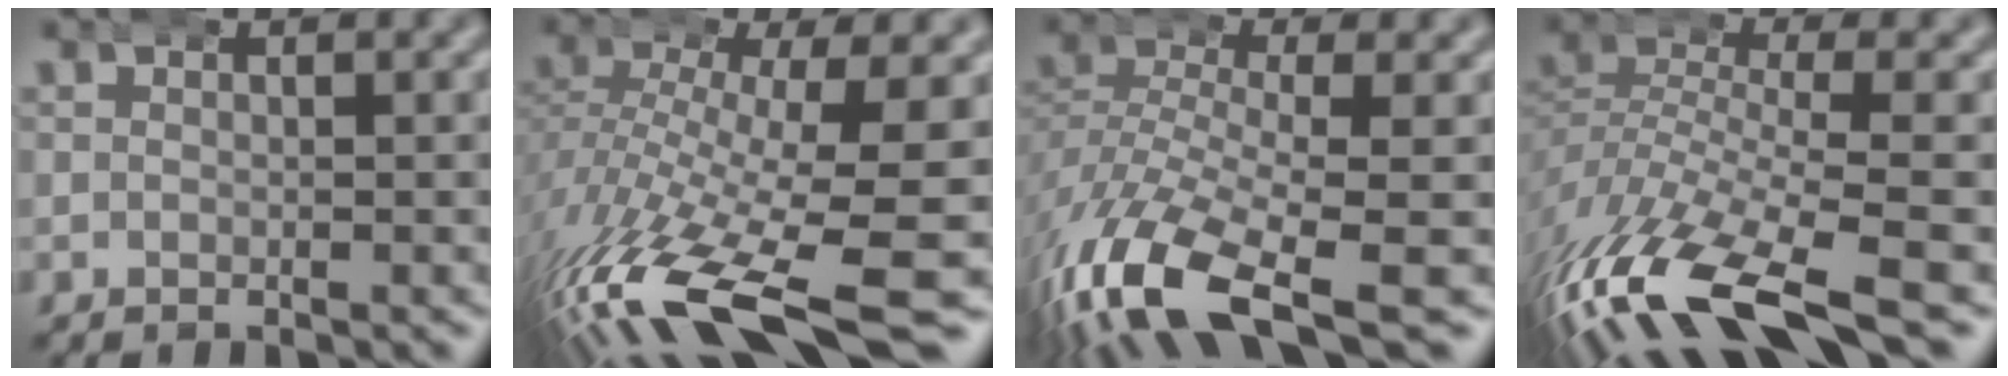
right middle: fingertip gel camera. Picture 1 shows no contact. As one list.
[{"total": 11.1, "force": [-5.9, 3.6, 8.7], "torque": [-0.173, -0.048, -0.068]}, {"total": 8.9, "force": [-4.8, 3.7, 6.5], "torque": [-0.162, -0.046, -0.059]}, {"total": 8.6, "force": [-4.5, 2.9, 6.8], "torque": [-0.158, -0.036, -0.057]}]